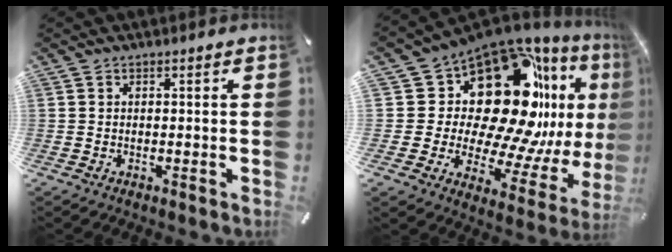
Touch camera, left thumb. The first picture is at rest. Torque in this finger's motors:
{"motor_torque": [2.53, 2.48, 1.88, -0.89, 0.32]}